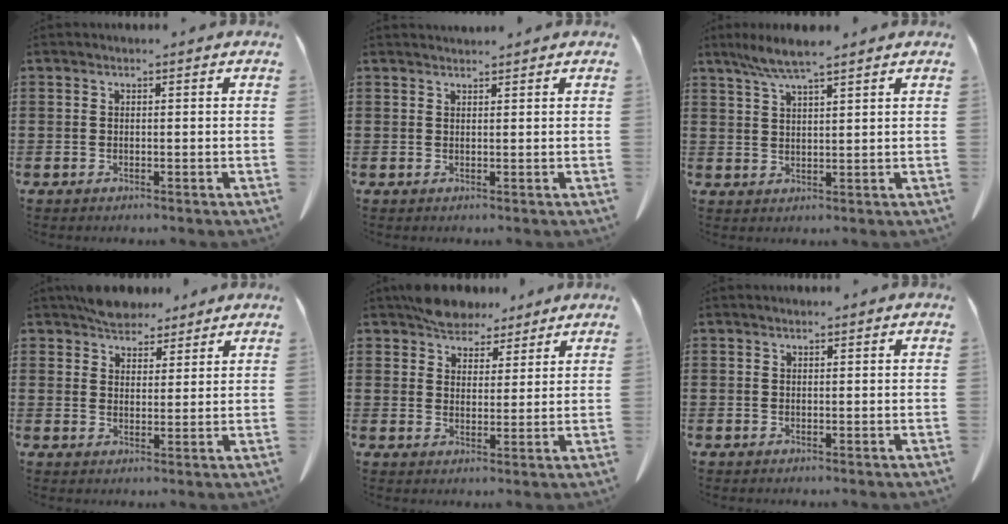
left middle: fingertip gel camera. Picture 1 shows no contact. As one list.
[{"total": 1.1, "force": [1.1, 0.0, 0.1], "torque": [-0.004, -0.001, 0.021]}, {"total": 5.3, "force": [3.9, 0.3, 3.5], "torque": [-0.077, -0.001, 0.070]}, {"total": 4.8, "force": [4.4, 2.0, 0.8], "torque": [-0.029, -0.003, 0.085]}, {"total": 5.5, "force": [5.0, 2.3, 0.6], "torque": [-0.031, -0.008, 0.097]}, {"total": 0.0}]